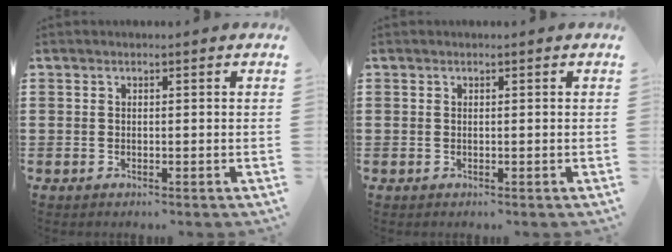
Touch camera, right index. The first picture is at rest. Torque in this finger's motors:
{"motor_torque": [-0.01, 0.01, 0.00, -0.01]}